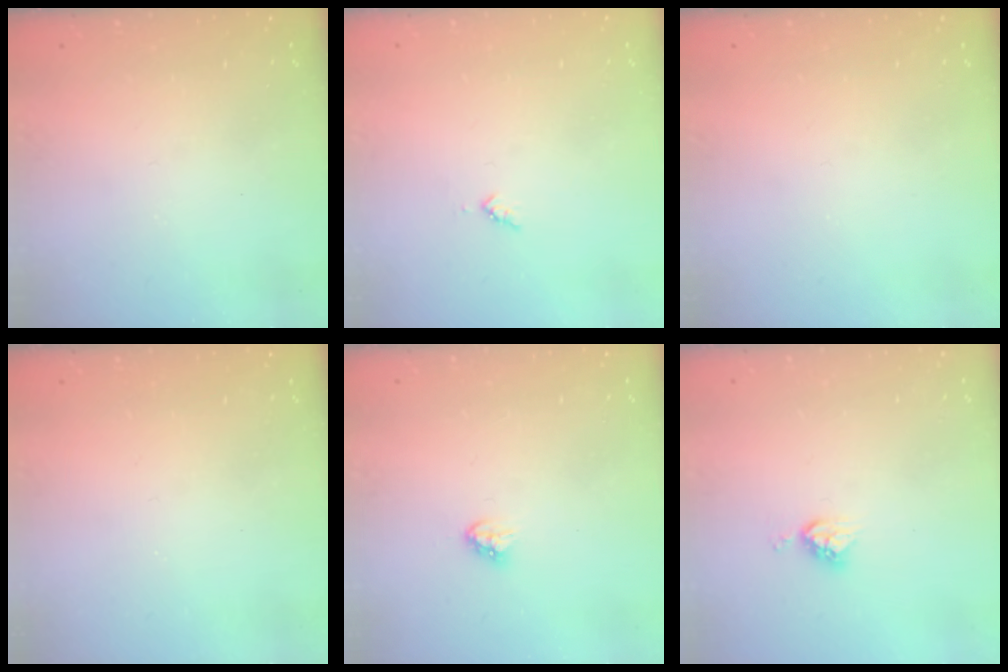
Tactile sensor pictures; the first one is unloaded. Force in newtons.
{"total": 3.4, "press": 3.3, "slide": 0.4}
{"total": 0.0}
{"total": 0.0}
{"total": 3.5, "press": 3.5, "slide": 0.2}
{"total": 5.4, "press": 5.4, "slide": 0.1}